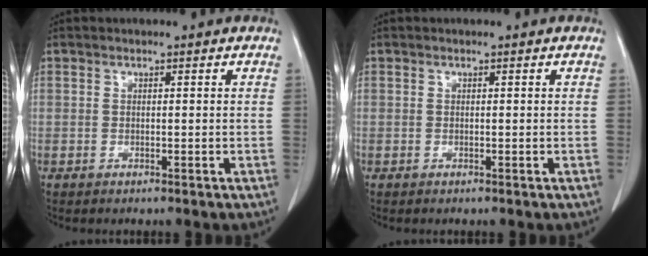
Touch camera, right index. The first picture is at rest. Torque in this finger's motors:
{"motor_torque": [-0.02, 0.02, 0.00, 0.00]}